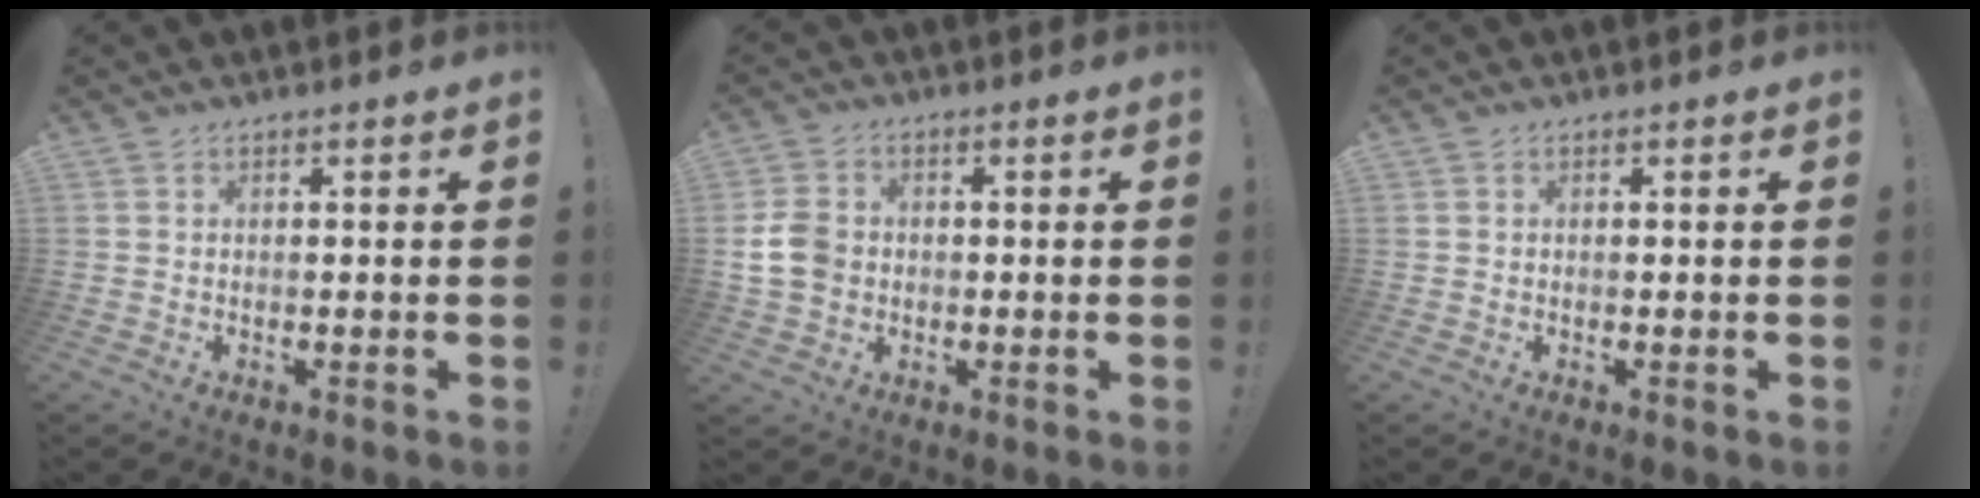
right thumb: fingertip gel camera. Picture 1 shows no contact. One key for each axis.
{"total": 9.2, "fx": -0.5, "fy": 7.6, "fz": 5.1, "tx": -0.095, "ty": 0.009, "tz": -0.005}
{"total": 0.0}